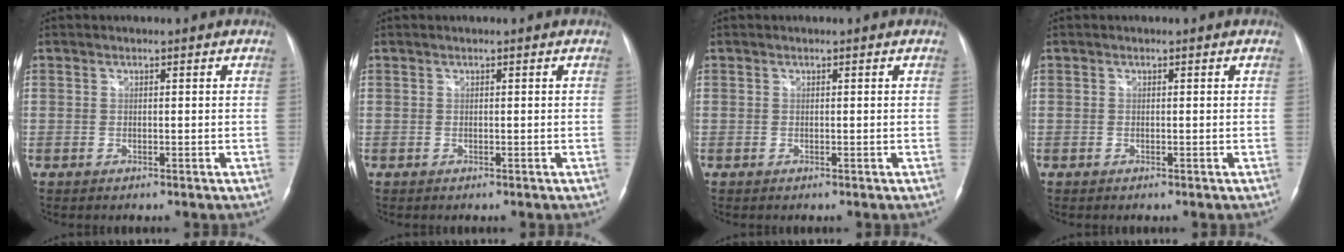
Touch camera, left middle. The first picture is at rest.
{"total": 0.0}
{"total": 0.0}
{"total": 0.0}